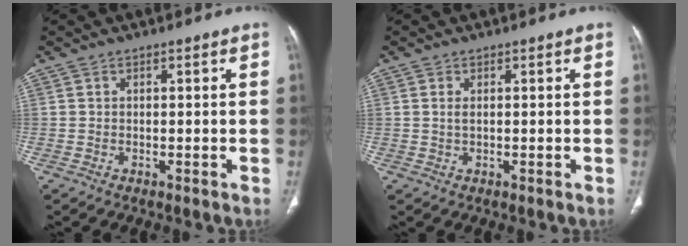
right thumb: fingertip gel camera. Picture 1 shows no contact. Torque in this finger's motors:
{"motor_torque": [-0.51, 0.32, -0.12, 0.62, 0.03]}